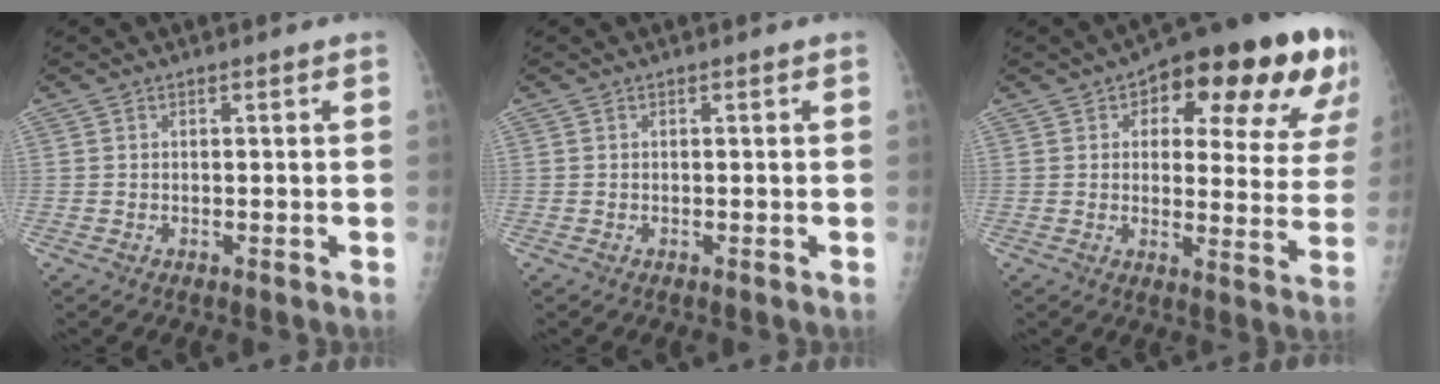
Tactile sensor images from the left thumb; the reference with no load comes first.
{"total": 0.0}
{"total": 23.8, "force": [11.9, 9.9, 18.1], "torque": [-0.191, -0.007, 0.151]}